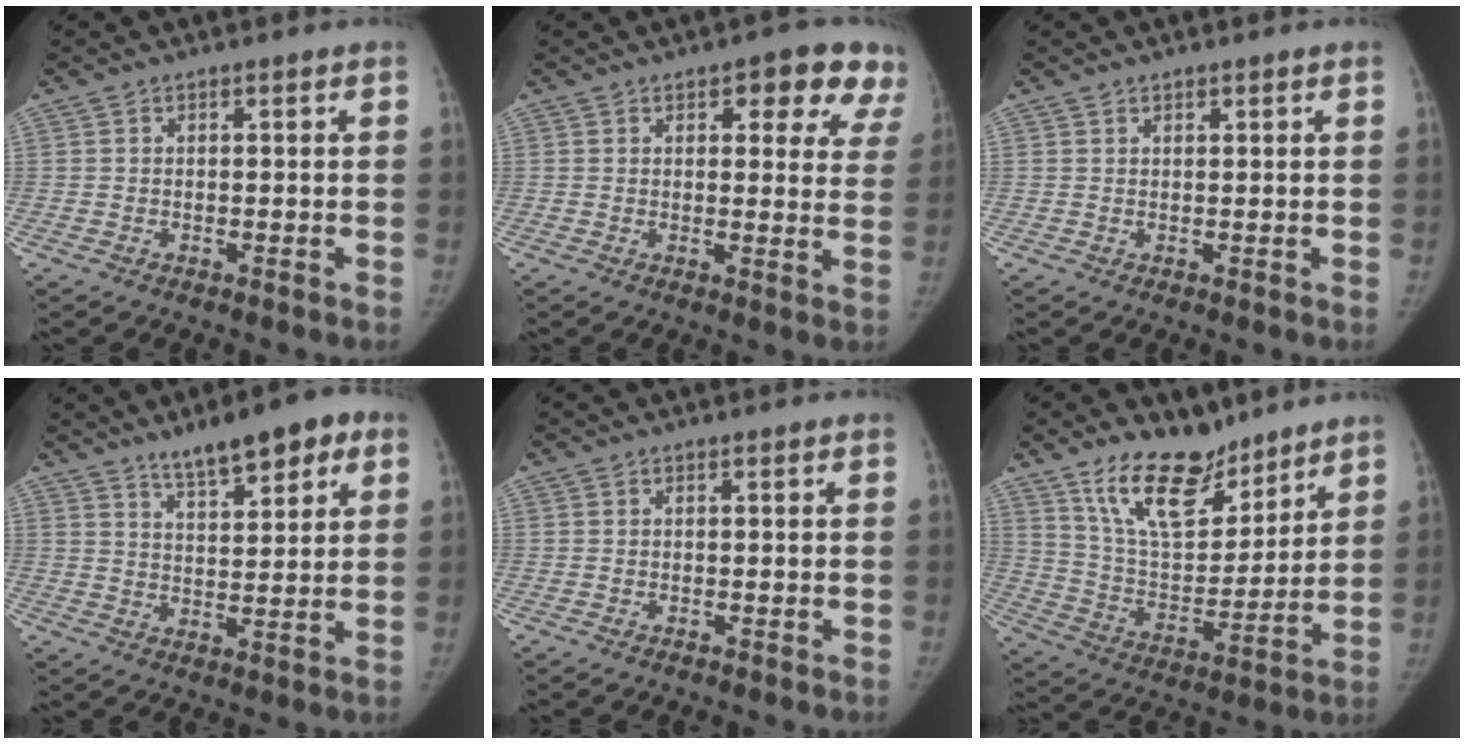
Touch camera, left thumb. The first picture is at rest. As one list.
[{"total": 12.3, "force": [7.1, 5.3, 8.5], "torque": [-0.052, -0.027, 0.070]}, {"total": 1.0, "force": [0.8, 0.4, 0.3], "torque": [-0.001, -0.004, 0.011]}, {"total": 10.9, "force": [6.9, 3.7, 7.6], "torque": [-0.090, -0.024, 0.108]}, {"total": 0.0}, {"total": 16.9, "force": [12.2, 7.9, 8.7], "torque": [-0.105, -0.077, 0.226]}]